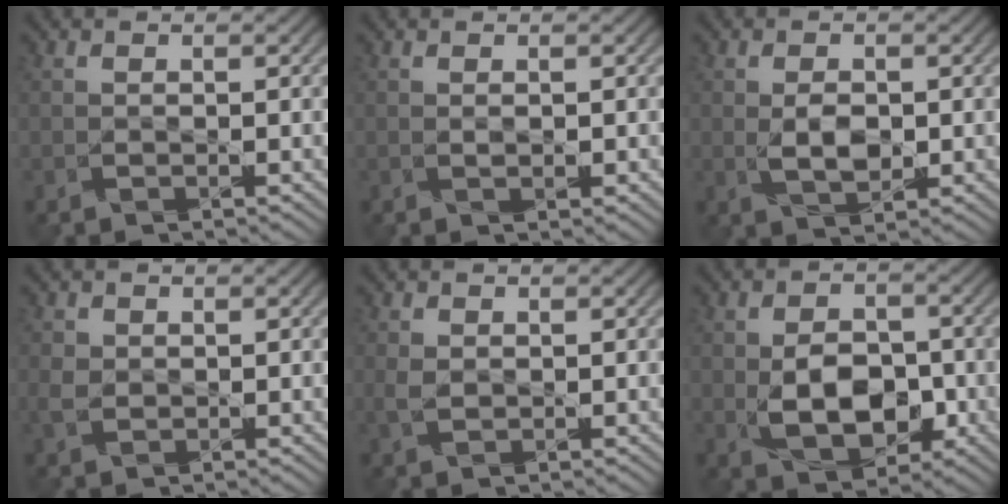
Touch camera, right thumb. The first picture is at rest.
{"total": 1.0, "force": [0.2, 0.2, 0.9], "torque": [-0.020, -0.003, 0.005]}
{"total": 3.2, "force": [0.0, 1.8, 2.7], "torque": [-0.061, -0.007, 0.000]}
{"total": 1.5, "force": [0.4, 1.3, 0.7], "torque": [-0.030, 0.003, 0.007]}
{"total": 1.4, "force": [0.4, 0.9, 1.0], "torque": [-0.036, 0.002, 0.006]}
{"total": 7.4, "force": [-1.4, 4.9, 5.4], "torque": [-0.097, -0.007, -0.028]}